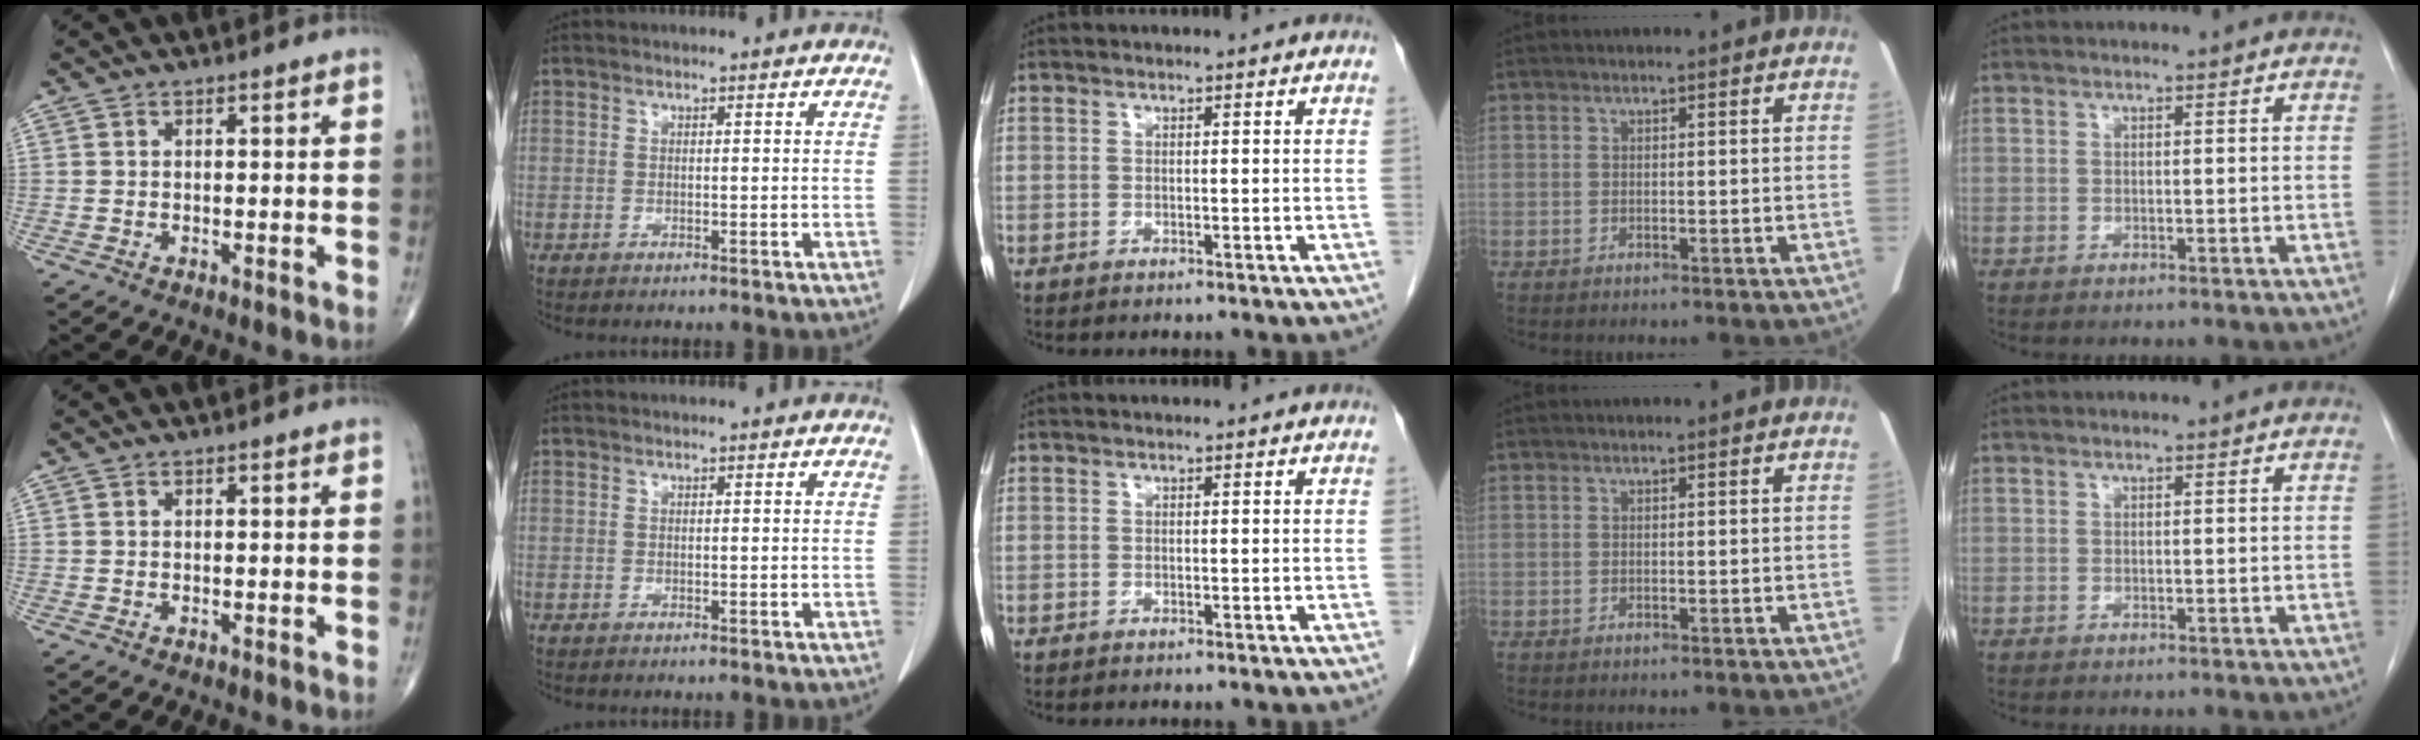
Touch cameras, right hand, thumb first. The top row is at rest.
{}